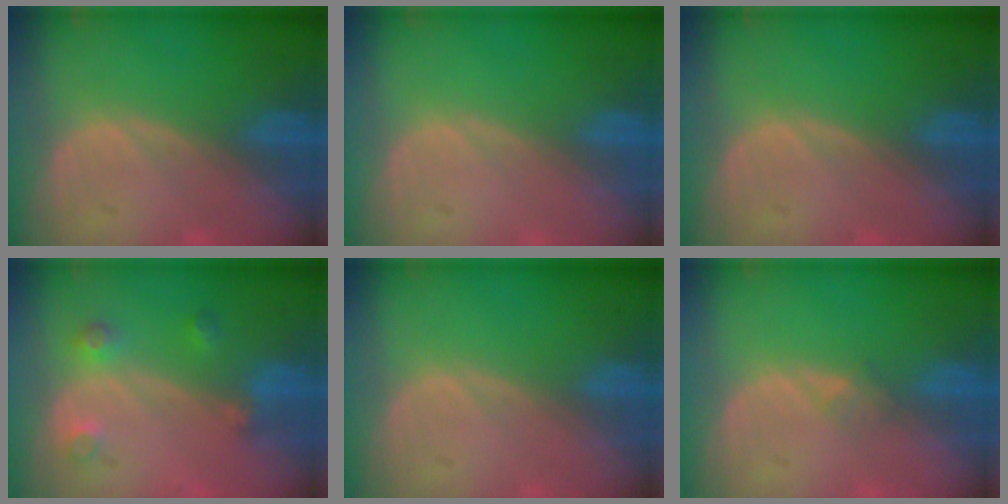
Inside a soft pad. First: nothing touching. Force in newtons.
{"total": 0.0}
{"total": 0.0}
{"total": 3.6, "press": 3.3, "slide": 1.5}
{"total": 0.0}
{"total": 1.1, "press": 1.0, "slide": 0.1}